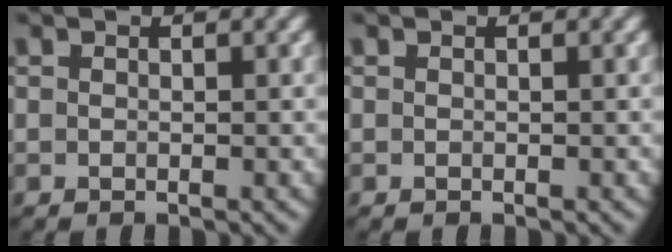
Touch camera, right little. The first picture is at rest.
{"total": 0.0}